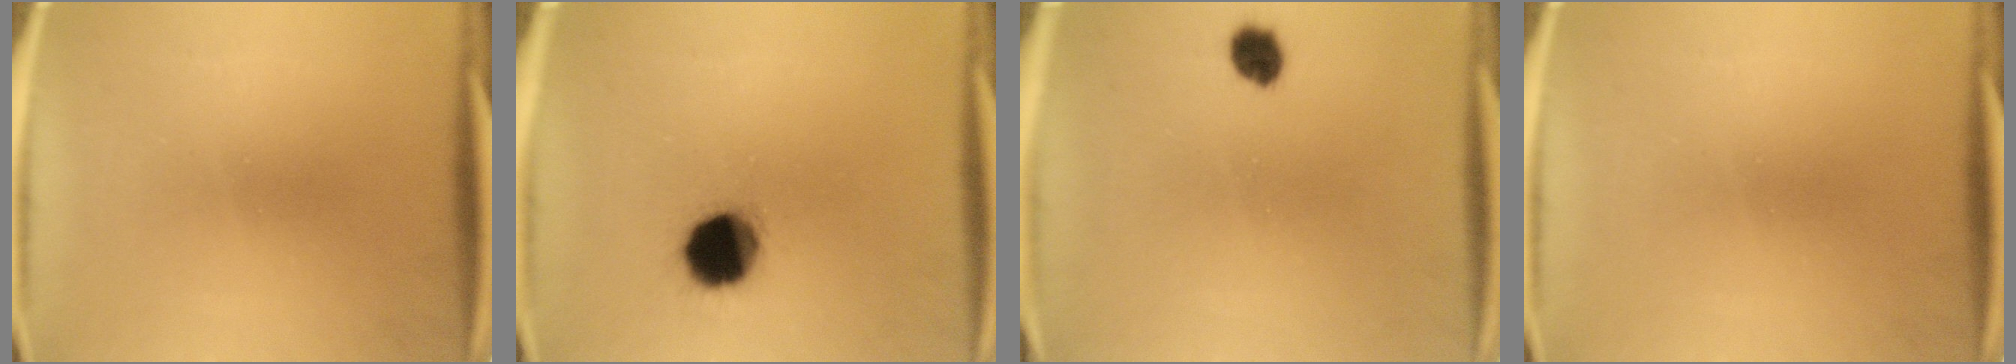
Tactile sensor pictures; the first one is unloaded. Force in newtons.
{"total": 12.9}
{"total": 3.8}
{"total": 0.0}